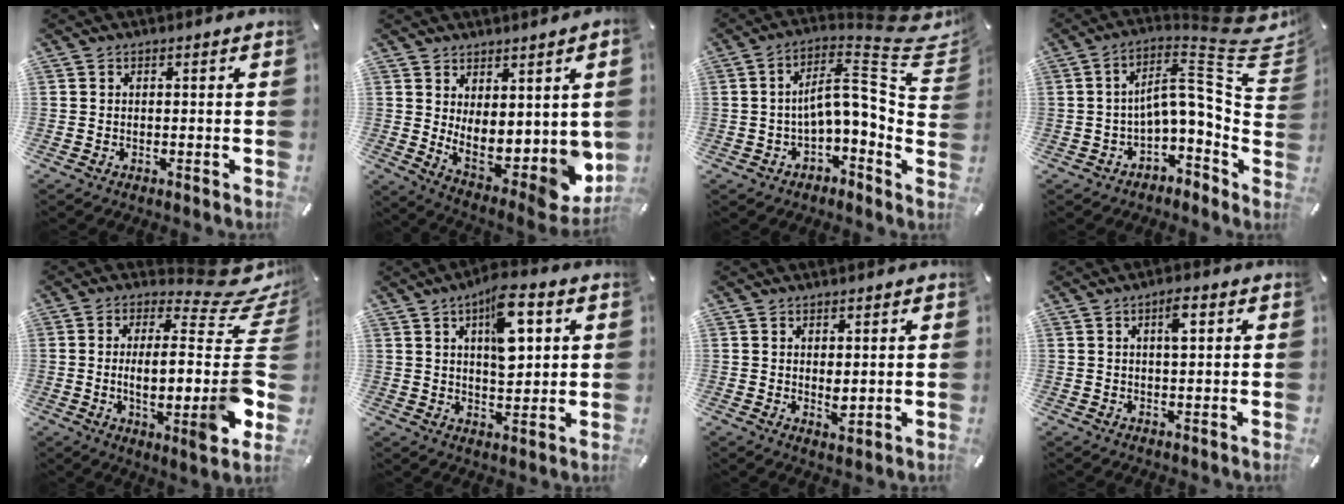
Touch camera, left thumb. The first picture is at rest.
{"total": 8.6, "force": [1.0, 5.2, 6.9], "torque": [-0.059, -0.051, 0.034]}
{"total": 13.7, "force": [4.6, 6.2, 11.3], "torque": [-0.166, -0.038, 0.079]}
{"total": 15.4, "force": [6.0, 7.4, 12.1], "torque": [-0.171, -0.055, 0.102]}
{"total": 17.9, "force": [1.5, 5.1, 17.1], "torque": [-0.217, -0.057, 0.020]}
{"total": 12.4, "force": [5.3, 5.8, 9.6], "torque": [-0.127, -0.025, 0.084]}
{"total": 3.8, "force": [0.9, 2.4, 2.9], "torque": [-0.041, -0.003, 0.015]}
{"total": 3.8, "force": [1.4, 1.3, 3.3], "torque": [-0.055, 0.000, 0.018]}